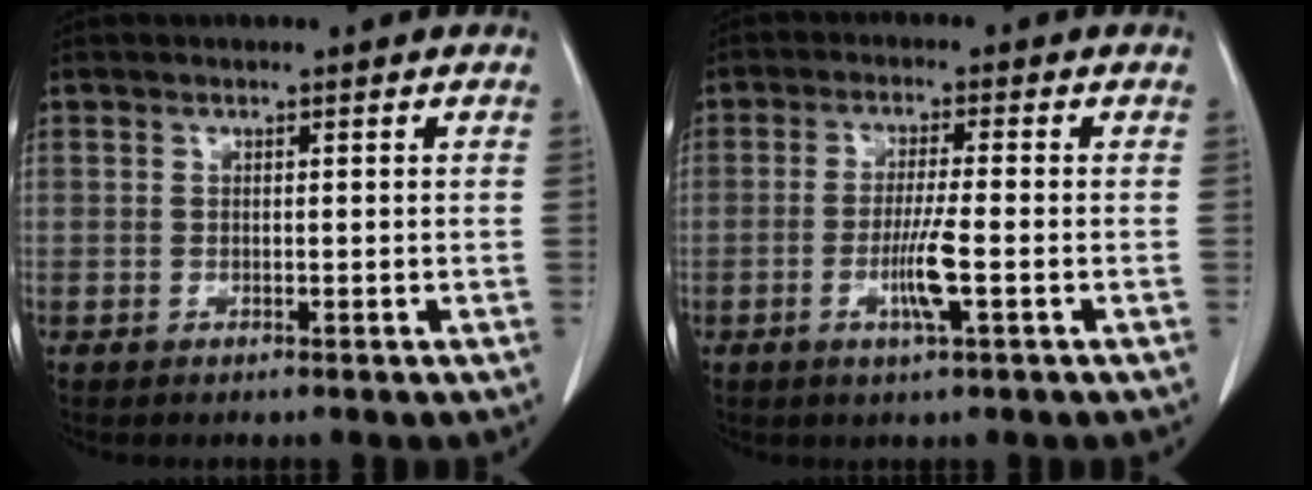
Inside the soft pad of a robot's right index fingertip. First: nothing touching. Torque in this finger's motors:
{"motor_torque": [0.05, 0.01, 0.07, 0.09]}